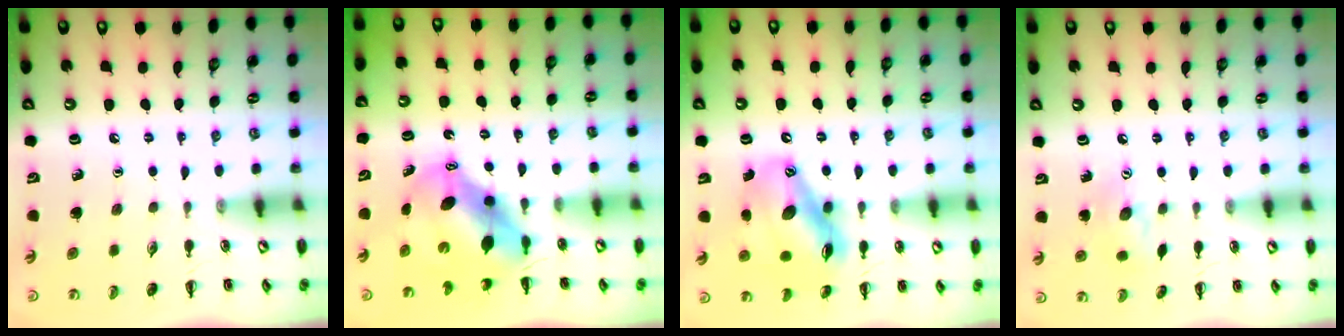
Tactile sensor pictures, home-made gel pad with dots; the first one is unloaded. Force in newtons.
{"total": 8.4, "press": 8.1, "slide": 2.2}
{"total": 13.5, "press": 12.9, "slide": 3.8}
{"total": 7.8, "press": 7.7, "slide": 1.1}